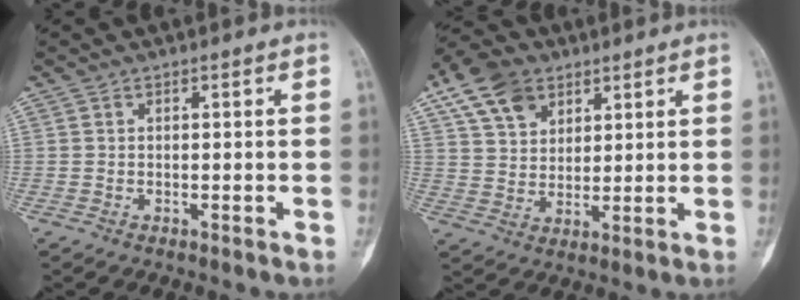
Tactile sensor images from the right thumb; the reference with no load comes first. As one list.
[{"total": 11.2, "force": [6.0, 7.8, 5.2], "torque": [-0.079, -0.009, 0.112]}]